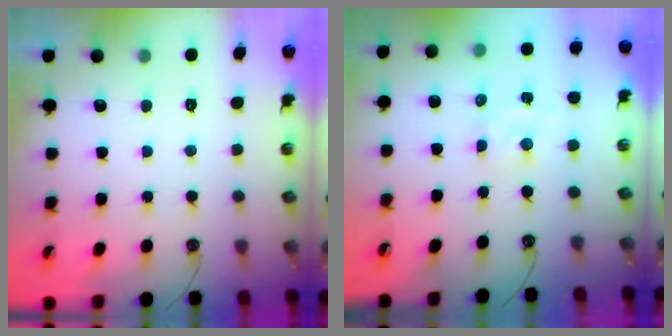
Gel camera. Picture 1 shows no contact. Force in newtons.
{"total": 1.9, "press": 1.9, "slide": 0.3}